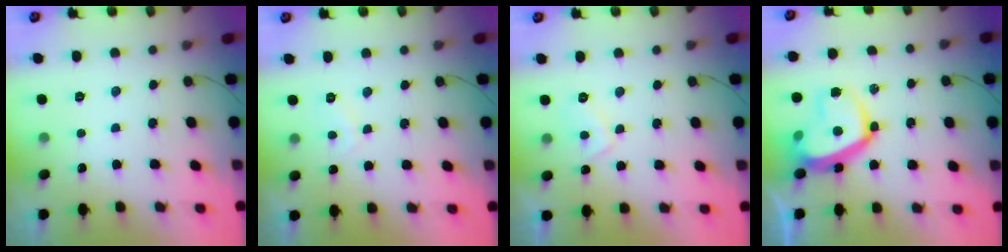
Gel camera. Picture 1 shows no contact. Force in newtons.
{"total": 1.7, "press": 1.6, "slide": 0.6}
{"total": 3.6, "press": 3.5, "slide": 1.0}
{"total": 15.8, "press": 15.8, "slide": 1.3}